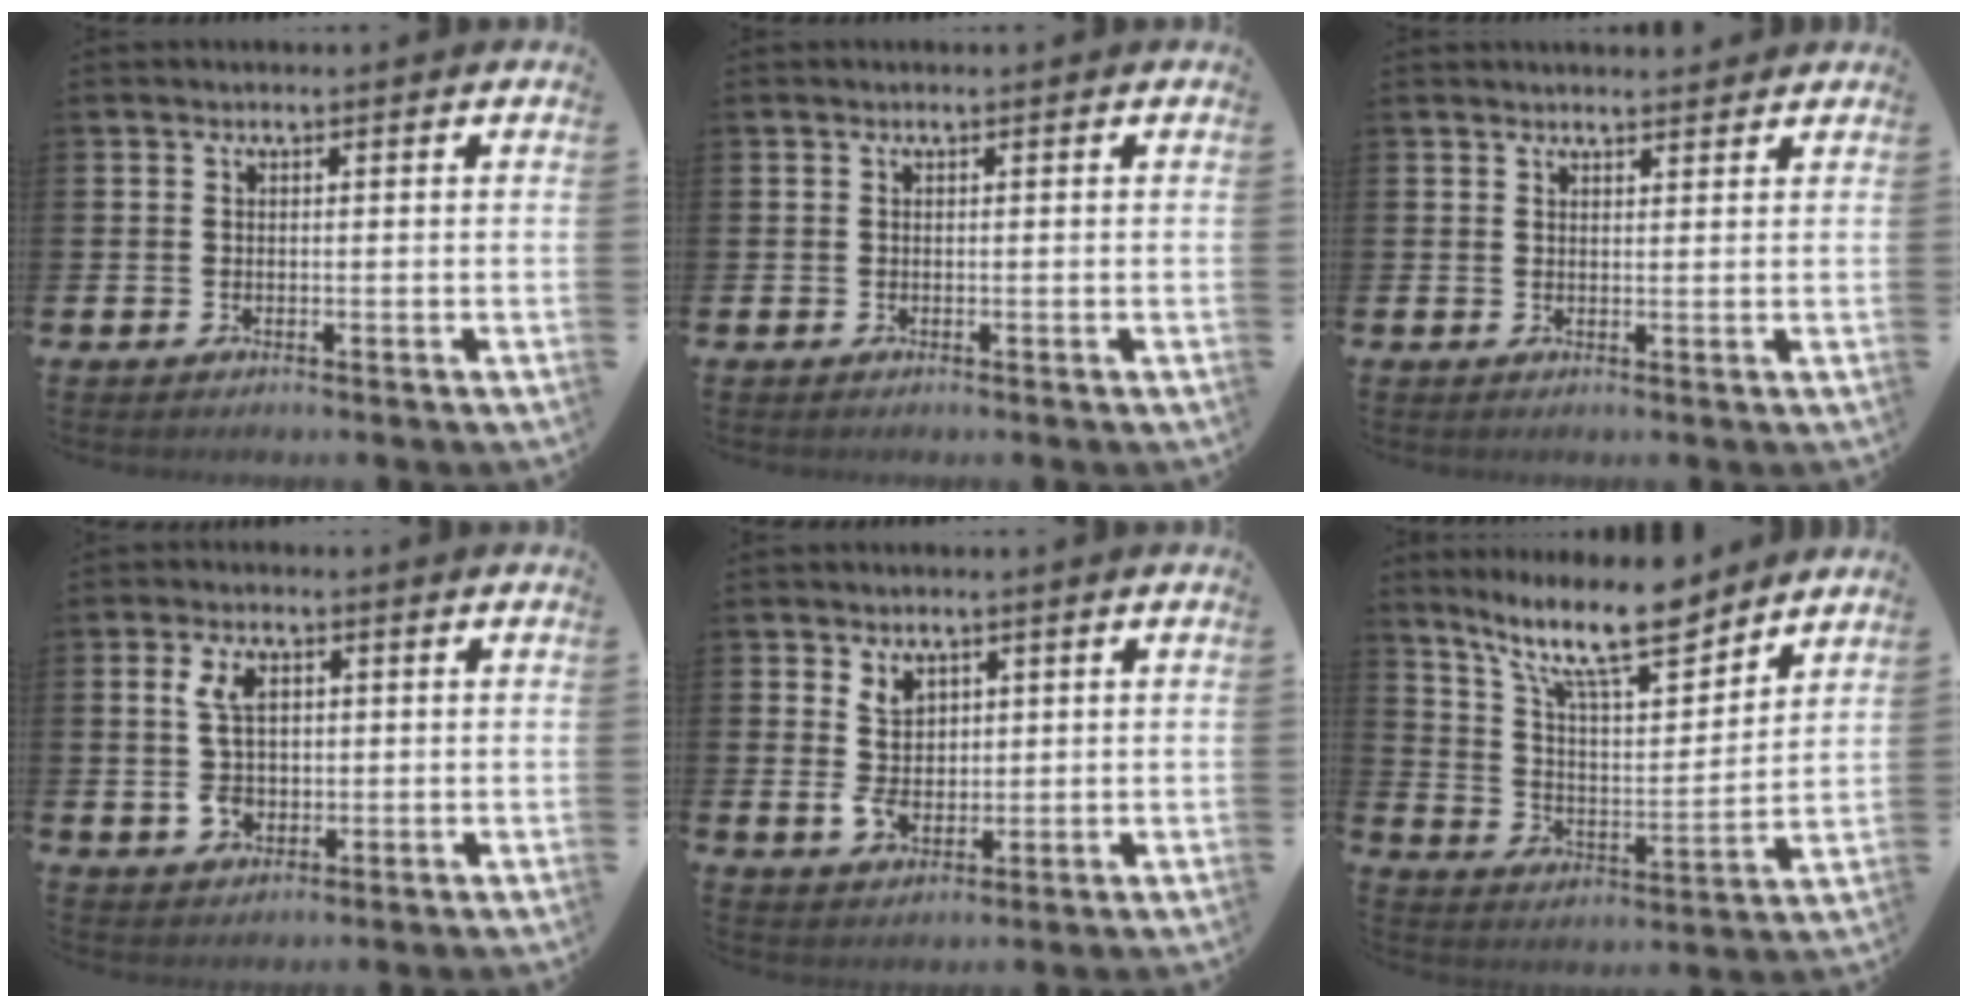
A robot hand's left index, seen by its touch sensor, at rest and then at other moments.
{"total": 0.0}
{"total": 2.0, "force": [1.9, 0.2, 0.0], "torque": [0.006, -0.010, 0.034]}
{"total": 6.5, "force": [1.1, 4.2, 4.9], "torque": [-0.097, 0.009, 0.016]}
{"total": 5.0, "force": [1.2, 3.8, 3.0], "torque": [-0.049, 0.005, 0.016]}
{"total": 13.5, "force": [10.8, 3.4, 7.3], "torque": [-0.155, -0.054, 0.189]}